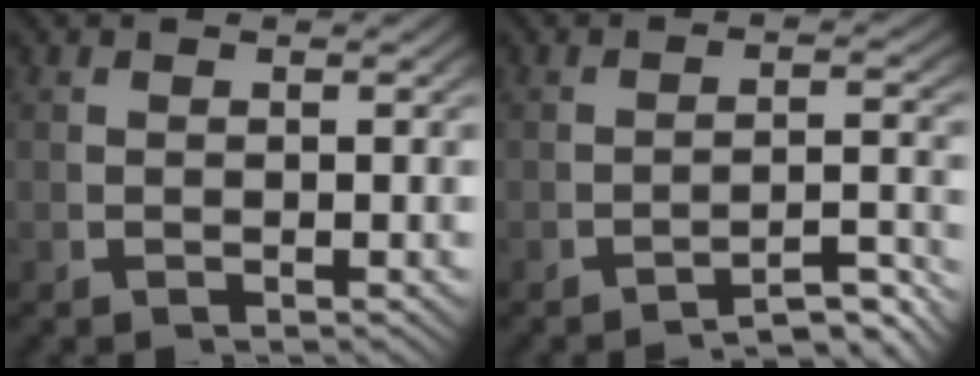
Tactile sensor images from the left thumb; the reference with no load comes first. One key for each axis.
{"total": 4.4, "fx": -3.4, "fy": 1.1, "fz": 2.5, "tx": -0.032, "ty": -0.010, "tz": -0.051}